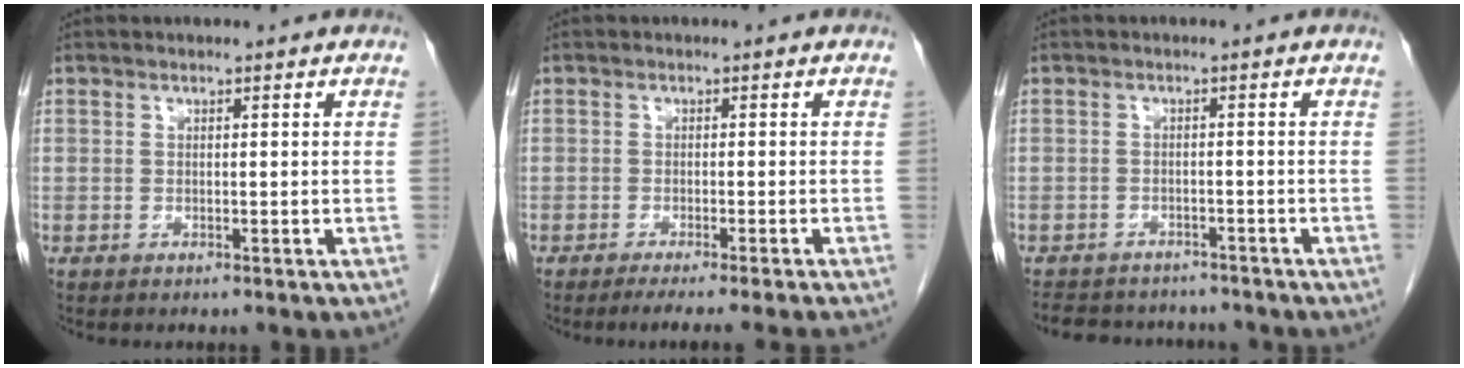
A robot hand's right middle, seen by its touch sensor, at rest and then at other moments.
{"total": 7.8, "force": [-6.7, -1.2, 3.7], "torque": [-0.025, -0.018, -0.093]}
{"total": 10.2, "force": [-9.2, 3.5, 2.7], "torque": [-0.056, 0.007, -0.117]}